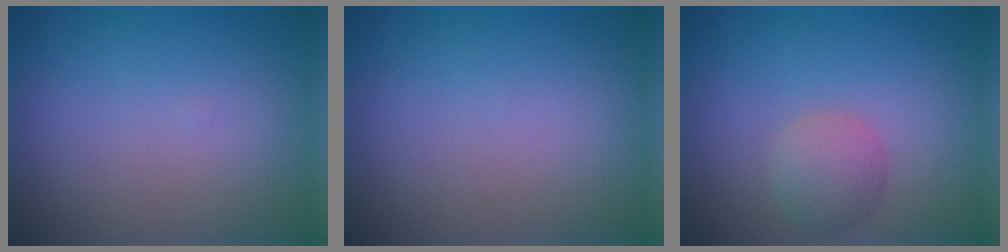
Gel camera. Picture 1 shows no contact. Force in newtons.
{"total": 0.0}
{"total": 2.6, "press": 2.6, "slide": 0.1}